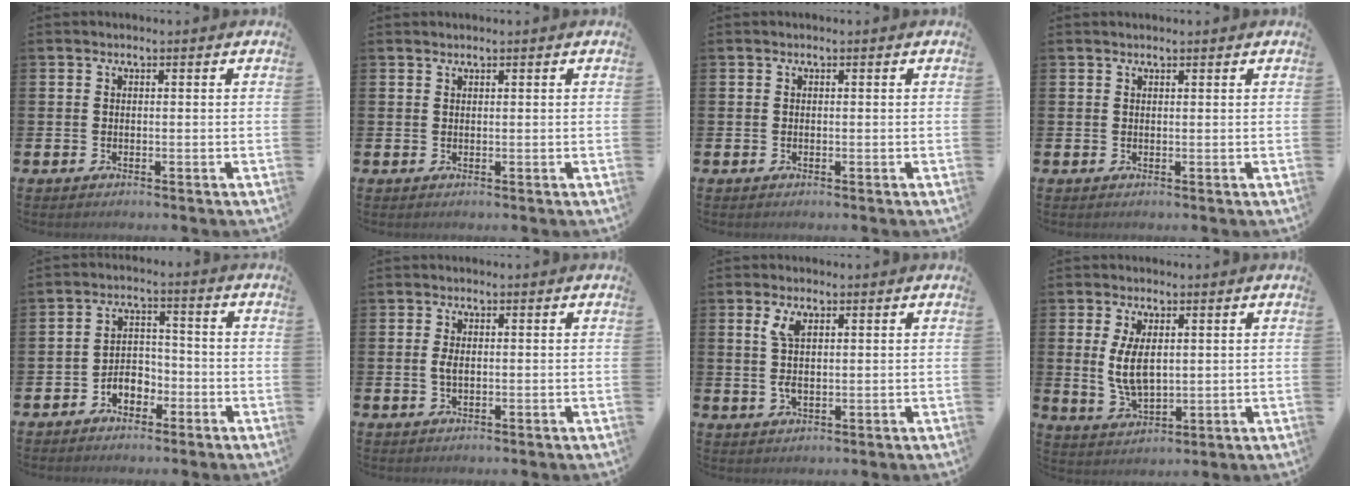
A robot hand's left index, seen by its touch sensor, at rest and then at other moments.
{"total": 0.5, "force": [0.5, 0.1, -0.1], "torque": [0.001, 0.001, 0.010]}
{"total": 0.0}
{"total": 0.6, "force": [0.6, 0.1, 0.1], "torque": [-0.002, 0.001, 0.010]}
{"total": 3.4, "force": [-2.1, 2.3, 1.4], "torque": [-0.035, 0.005, -0.047]}
{"total": 2.0, "force": [0.1, 1.0, 1.7], "torque": [-0.030, 0.002, 0.000]}
{"total": 3.9, "force": [1.7, 1.7, 3.1], "torque": [-0.055, 0.002, 0.026]}
{"total": 5.7, "force": [1.3, 2.9, 4.8], "torque": [-0.083, 0.002, 0.021]}